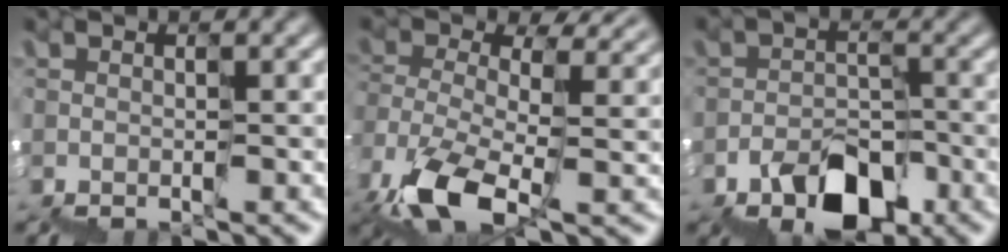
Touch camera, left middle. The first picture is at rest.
{"total": 8.2, "force": [0.5, 5.3, 6.2], "torque": [-0.147, -0.001, 0.009]}
{"total": 4.0, "force": [-2.5, 2.0, 2.4], "torque": [-0.036, 0.003, -0.036]}